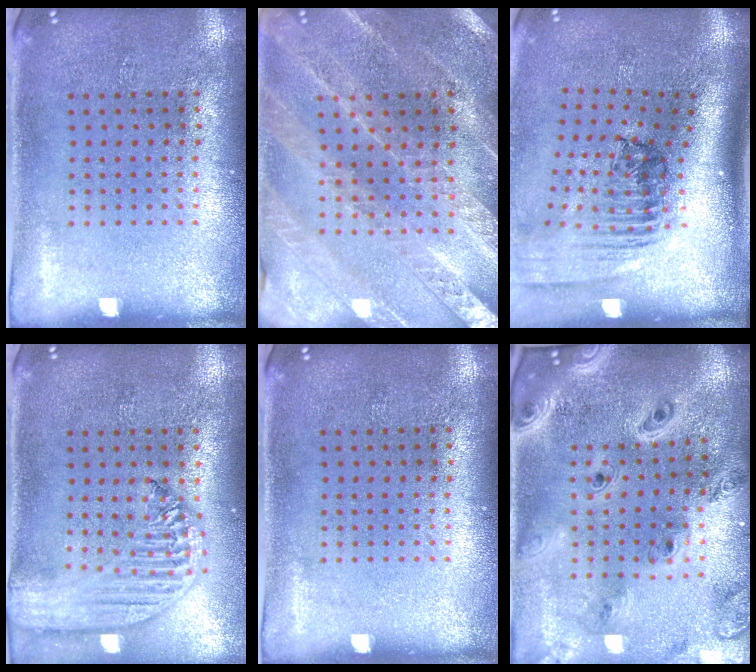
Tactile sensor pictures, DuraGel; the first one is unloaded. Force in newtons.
{"total": 1.8, "press": 1.8, "slide": 0.1}
{"total": 2.6, "press": 1.7, "slide": 1.9}
{"total": 2.6, "press": 2.2, "slide": 1.4}
{"total": 0.0}
{"total": 2.9, "press": 2.4, "slide": 1.6}